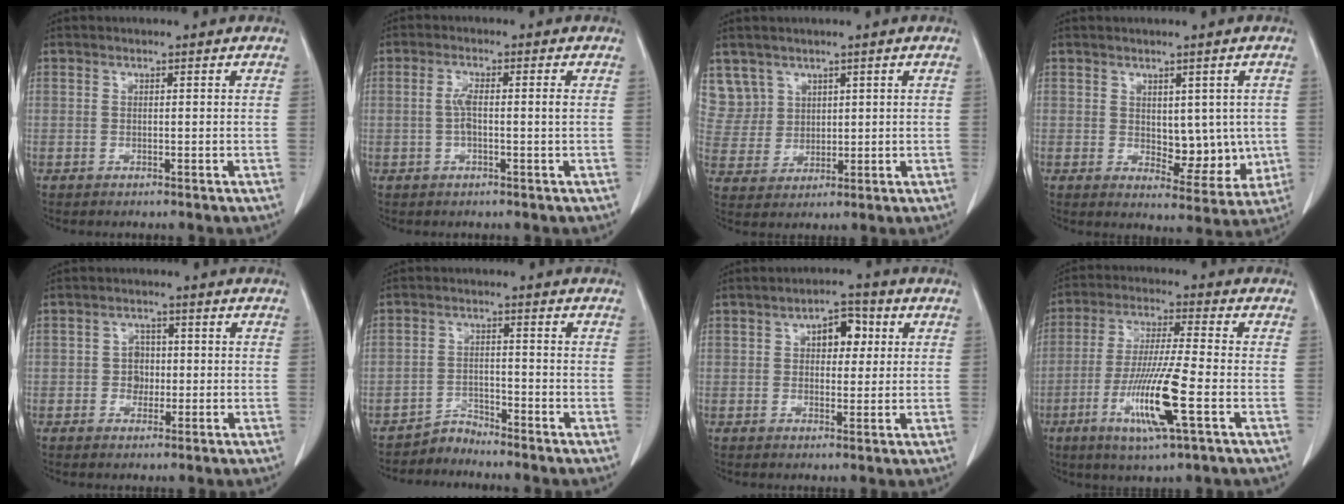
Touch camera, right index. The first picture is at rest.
{"total": 3.2, "force": [-0.2, 0.3, 3.2], "torque": [-0.068, 0.005, -0.004]}
{"total": 6.6, "force": [4.0, 5.2, -0.3], "torque": [0.010, 0.010, 0.091]}
{"total": 7.2, "force": [0.3, 4.1, 5.9], "torque": [-0.058, -0.006, 0.019]}
{"total": 2.9, "force": [-0.4, 2.5, 1.4], "torque": [-0.014, 0.007, -0.005]}
{"total": 2.8, "force": [-2.6, 0.3, -0.9], "torque": [0.027, -0.004, -0.047]}
{"total": 5.3, "force": [1.5, 2.9, 4.2], "torque": [-0.058, 0.017, 0.021]}
{"total": 12.5, "force": [-4.2, 0.2, 11.8], "torque": [-0.232, -0.020, -0.080]}